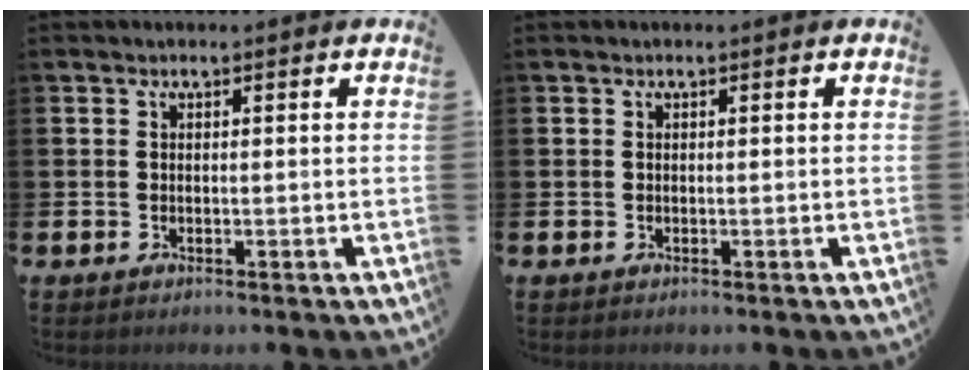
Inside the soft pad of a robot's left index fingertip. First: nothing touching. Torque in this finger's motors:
{"motor_torque": [-0.07, -0.01, -0.01, 0.01]}